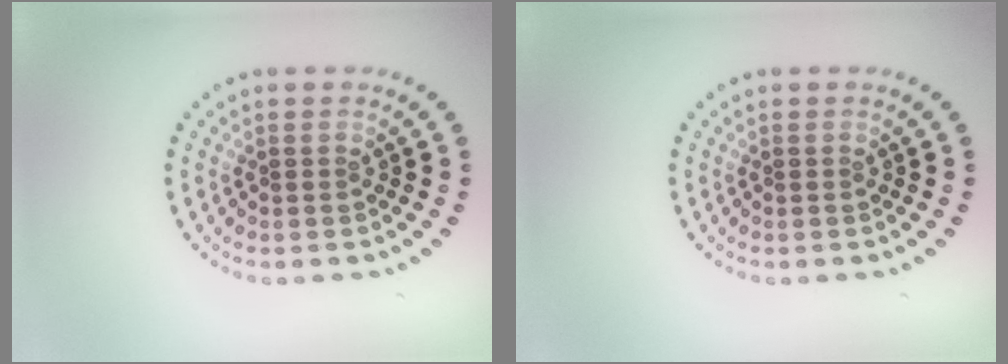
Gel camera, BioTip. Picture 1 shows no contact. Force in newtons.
{"total": 0.0}